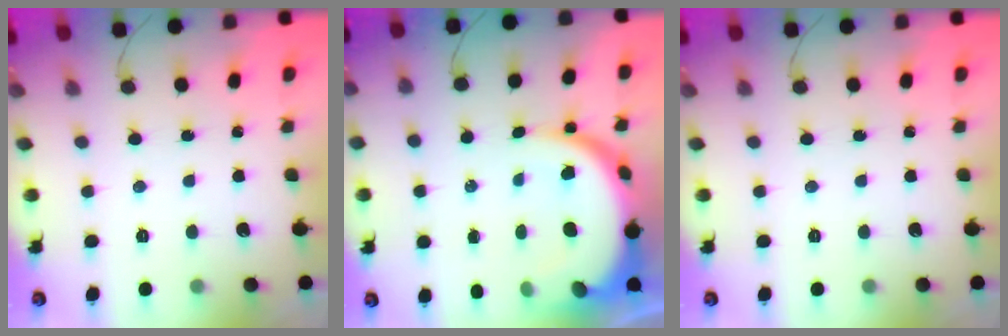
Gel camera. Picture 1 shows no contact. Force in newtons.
{"total": 14.9, "press": 14.8, "slide": 1.6}
{"total": 0.0}